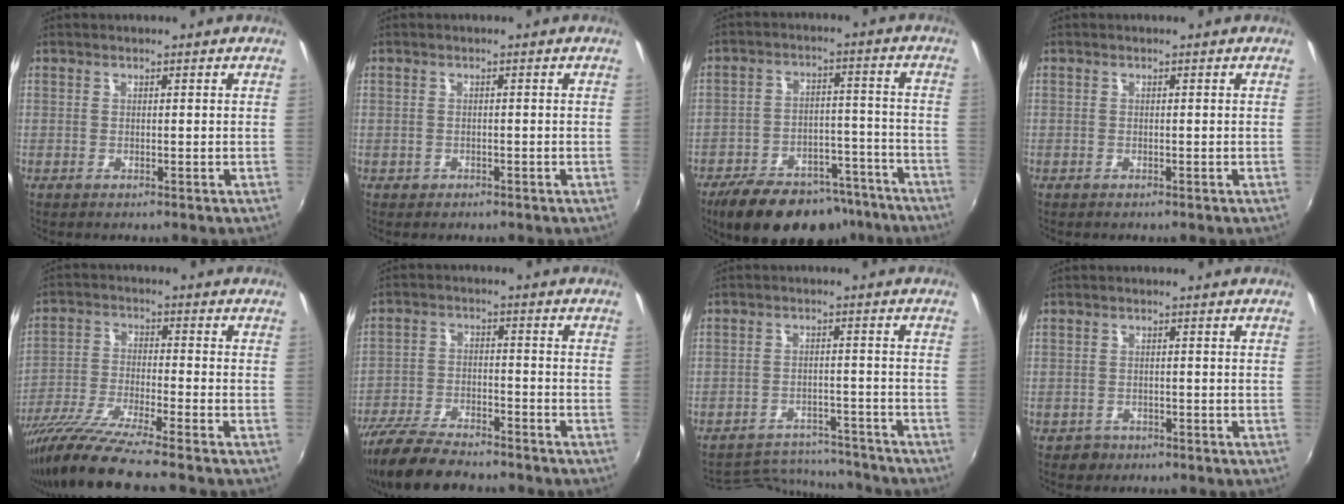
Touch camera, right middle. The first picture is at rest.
{"total": 1.3, "force": [-0.7, 1.1, 0.3], "torque": [-0.009, -0.002, -0.008]}
{"total": 19.3, "force": [-14.9, 8.8, 8.6], "torque": [-0.167, 0.017, -0.203]}
{"total": 0.7, "force": [-0.5, 0.4, 0.0], "torque": [-0.002, -0.001, -0.010]}
{"total": 12.7, "force": [-10.6, -1.0, 7.0], "torque": [-0.143, -0.035, -0.197]}
{"total": 15.6, "force": [-13.1, 4.3, 7.3], "torque": [-0.164, -0.028, -0.231]}
{"total": 12.9, "force": [-12.0, 4.0, 2.5], "torque": [-0.068, 0.025, -0.162]}
{"total": 2.6, "force": [-1.4, 2.1, 0.4], "torque": [-0.015, -0.001, -0.020]}